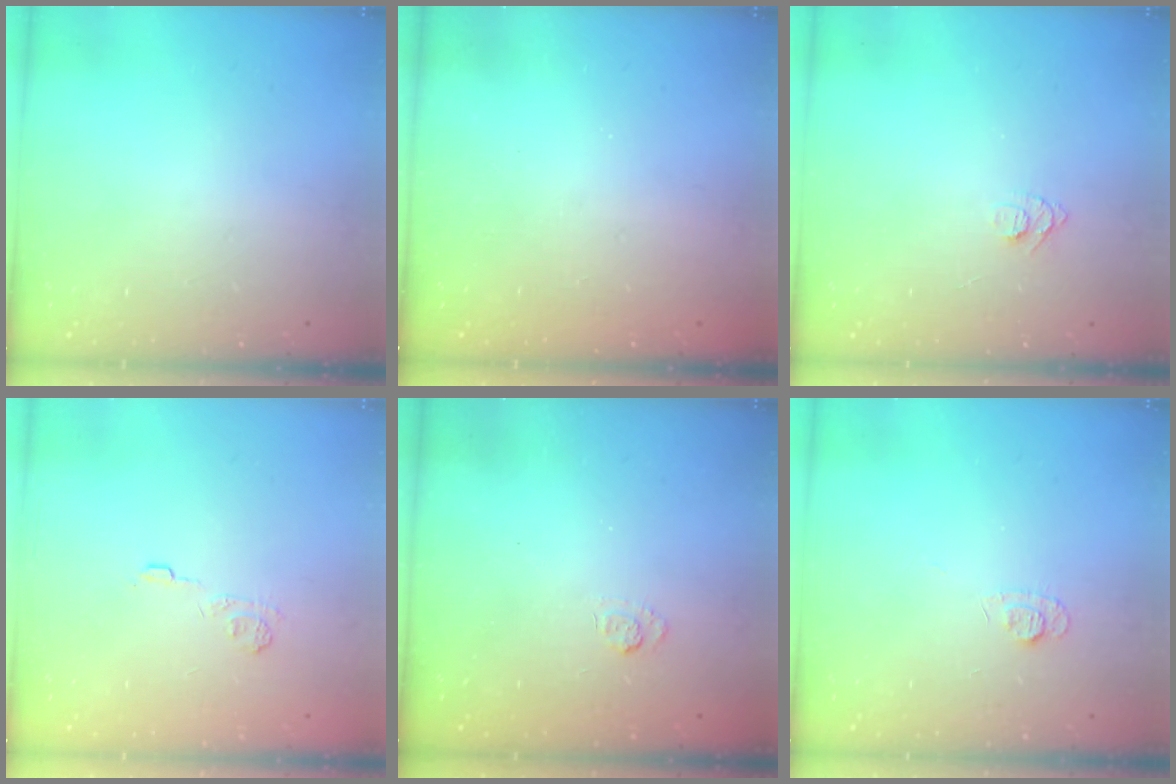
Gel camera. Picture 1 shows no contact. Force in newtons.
{"total": 2.4, "press": 2.3, "slide": 0.7}
{"total": 5.2, "press": 5.1, "slide": 0.6}
{"total": 4.1, "press": 3.8, "slide": 1.5}
{"total": 2.6, "press": 2.2, "slide": 1.4}
{"total": 5.4, "press": 5.4, "slide": 0.6}